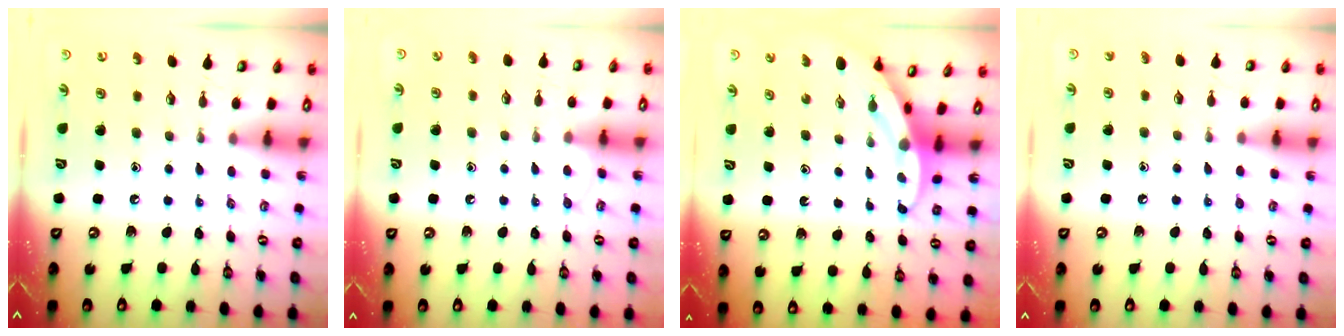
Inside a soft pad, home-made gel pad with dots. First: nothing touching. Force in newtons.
{"total": 4.6, "press": 4.5, "slide": 0.5}
{"total": 3.2, "press": 3.2, "slide": 0.3}
{"total": 3.8, "press": 3.7, "slide": 0.4}